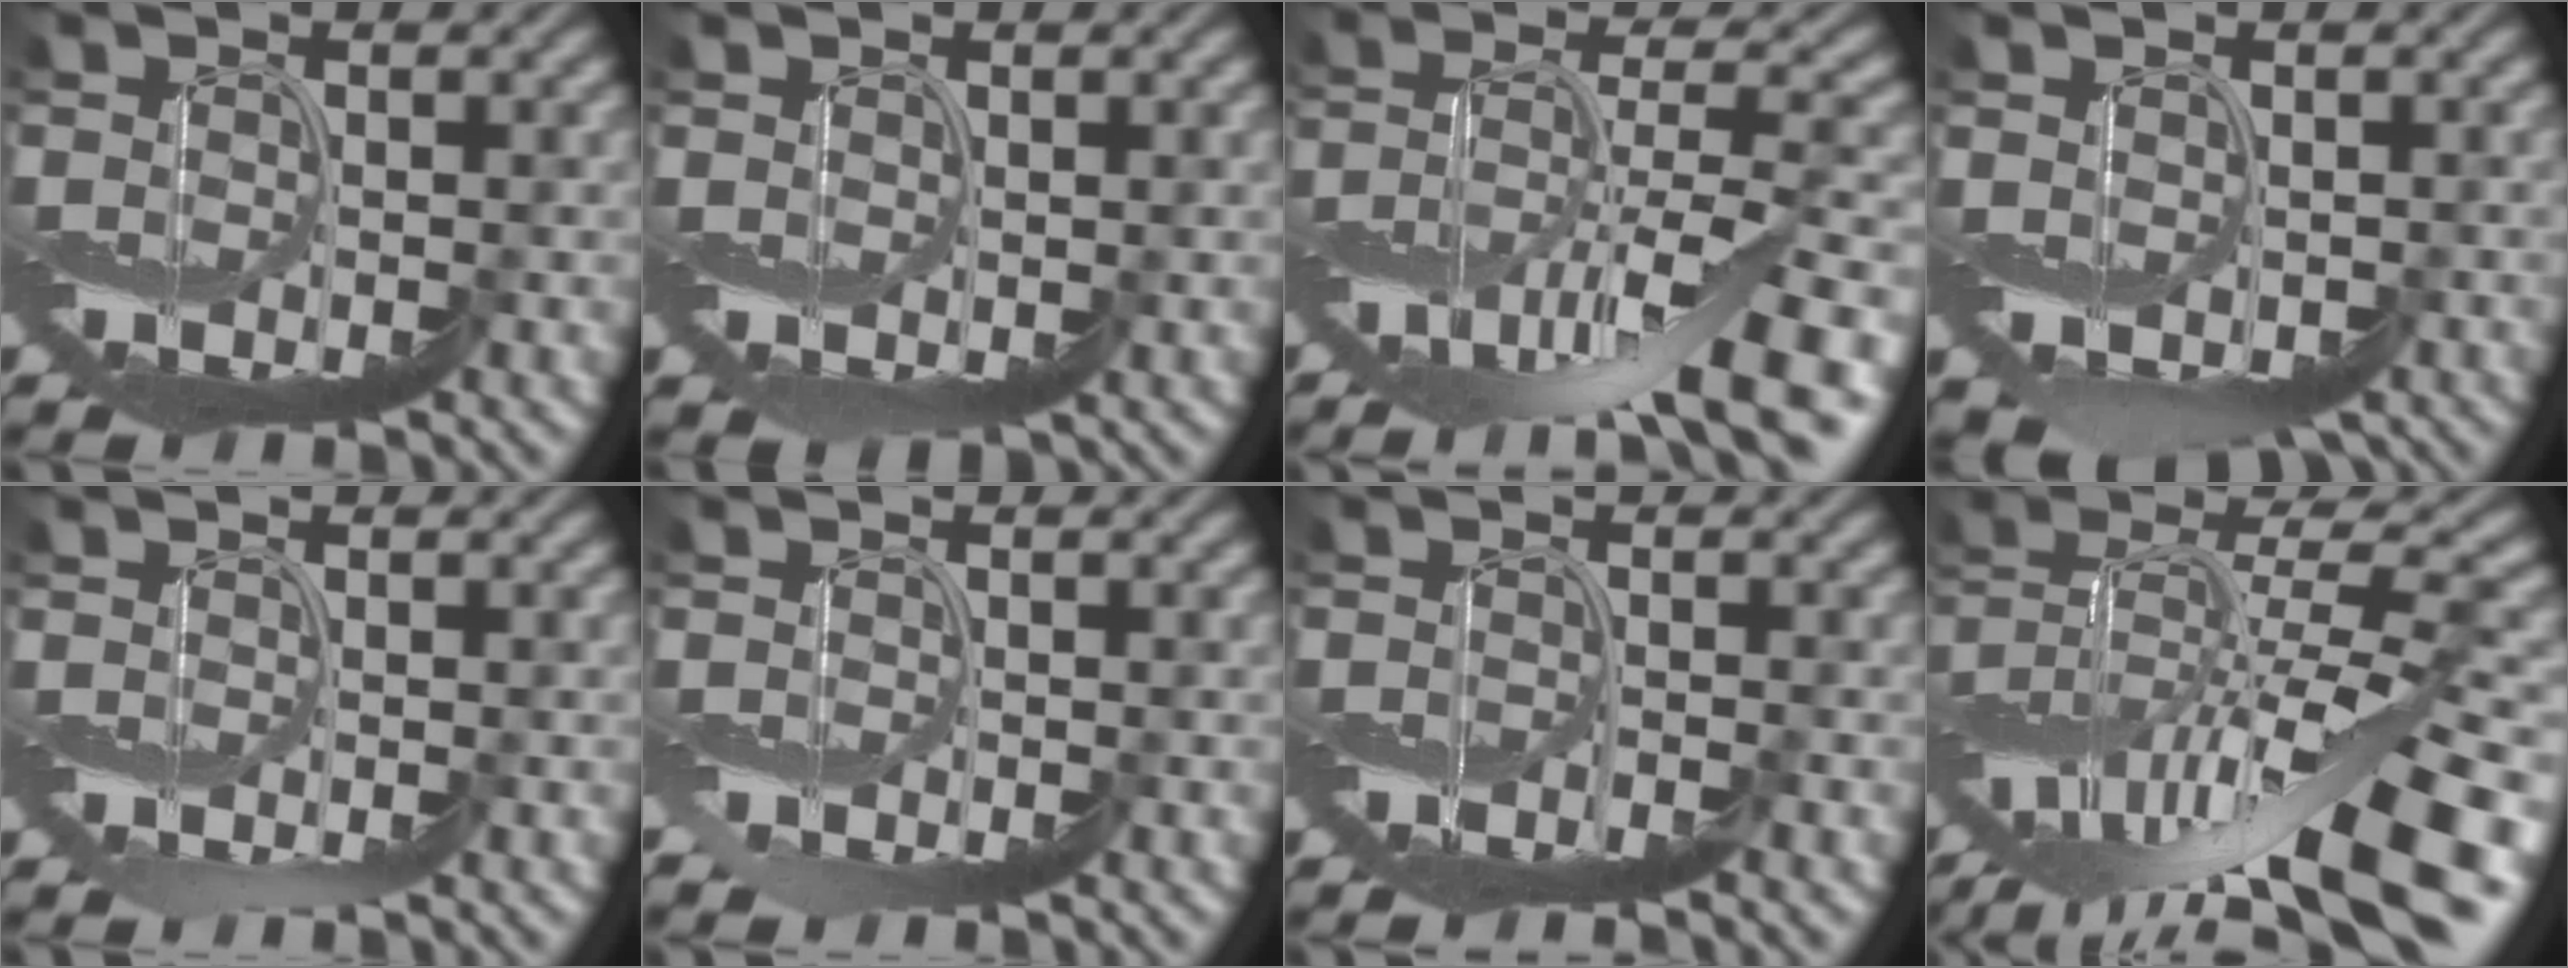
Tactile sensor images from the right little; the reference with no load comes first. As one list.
[{"total": 1.4, "force": [0.5, 1.2, 0.5], "torque": [-0.007, -0.010, 0.019]}, {"total": 10.7, "force": [-4.9, 3.8, 8.7], "torque": [-0.152, 0.006, -0.084]}, {"total": 4.5, "force": [-2.1, 3.1, 2.5], "torque": [-0.032, -0.029, -0.011]}, {"total": 0.6, "force": [-0.2, 0.2, 0.5], "torque": [-0.006, -0.003, -0.004]}, {"total": 0.9, "force": [-0.8, 0.2, 0.1], "torque": [-0.001, -0.004, -0.017]}, {"total": 1.8, "force": [-1.4, -0.1, 1.1], "torque": [-0.017, -0.001, -0.025]}, {"total": 13.2, "force": [-3.9, 3.9, 12.0], "torque": [-0.215, 0.029, -0.063]}]